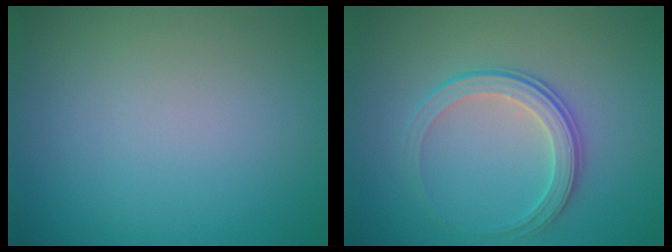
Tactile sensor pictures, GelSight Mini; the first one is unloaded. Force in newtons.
{"total": 2.8, "press": 2.2, "slide": 1.8}